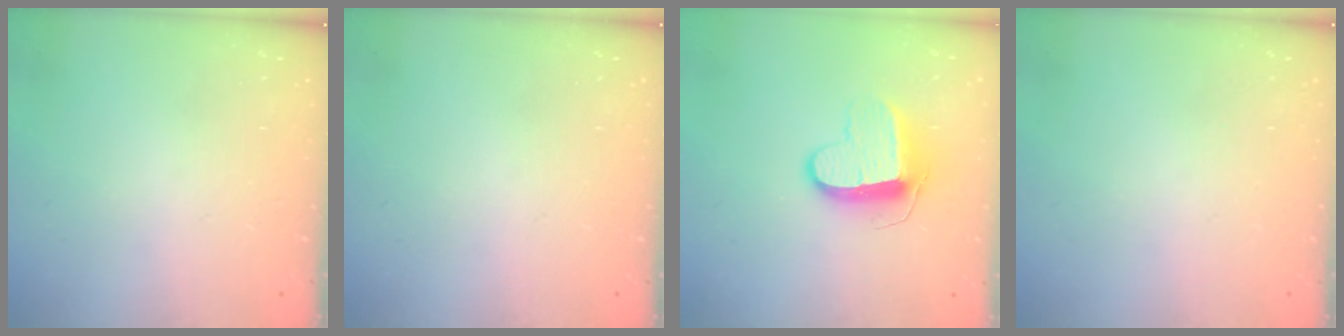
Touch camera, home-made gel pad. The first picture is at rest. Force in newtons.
{"total": 0.0}
{"total": 10.5, "press": 10.5, "slide": 0.4}
{"total": 0.0}